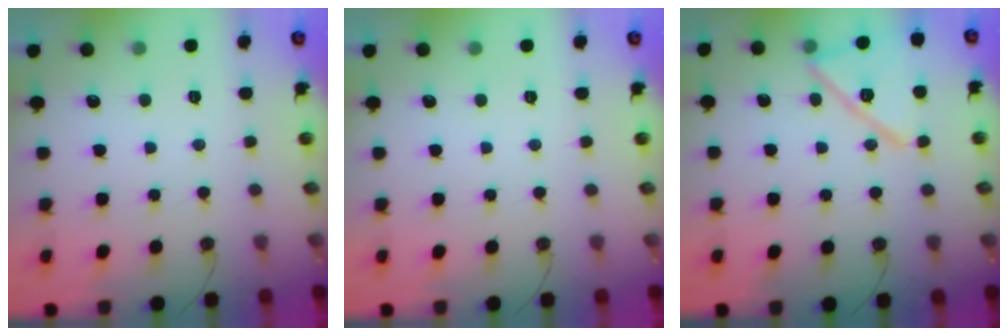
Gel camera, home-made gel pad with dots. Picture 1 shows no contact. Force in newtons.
{"total": 0.0}
{"total": 15.3, "press": 15.3, "slide": 0.3}